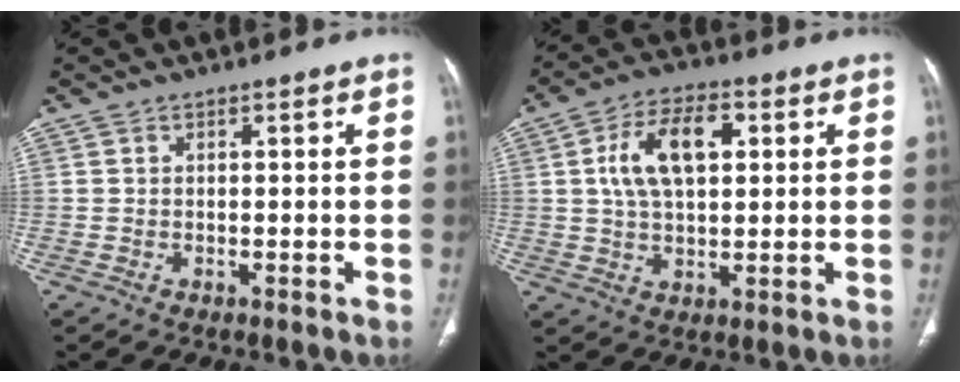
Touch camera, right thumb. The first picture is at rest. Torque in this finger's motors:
{"motor_torque": [-0.08, 0.16, 0.75, -0.13, 0.11]}